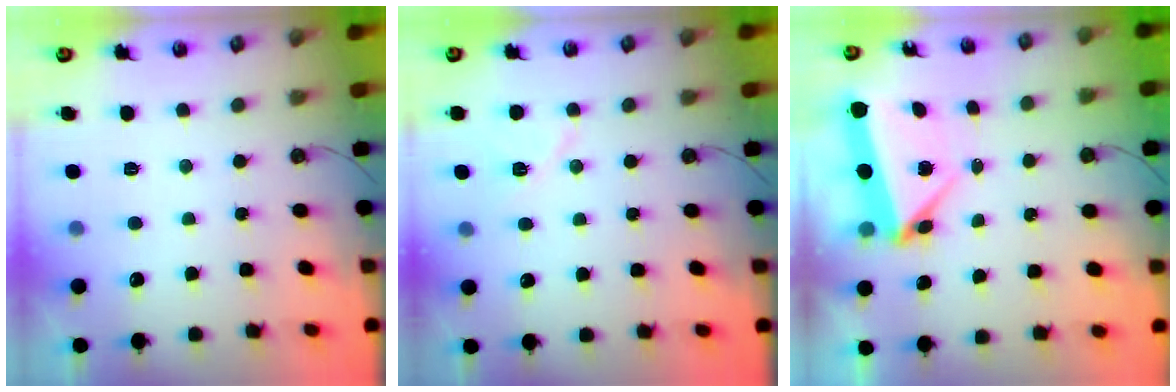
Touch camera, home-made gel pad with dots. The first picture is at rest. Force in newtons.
{"total": 7.2, "press": 7.2, "slide": 0.8}
{"total": 10.8, "press": 4.7, "slide": 9.7}